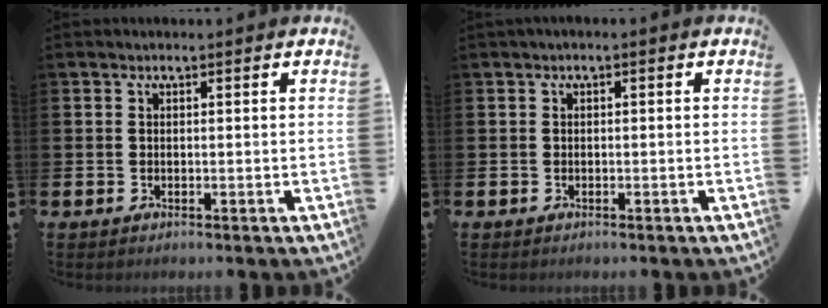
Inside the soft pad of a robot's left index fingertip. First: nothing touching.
{"total": 0.5, "force": [-0.4, 0.1, 0.3], "torque": [-0.013, 0.001, -0.005]}